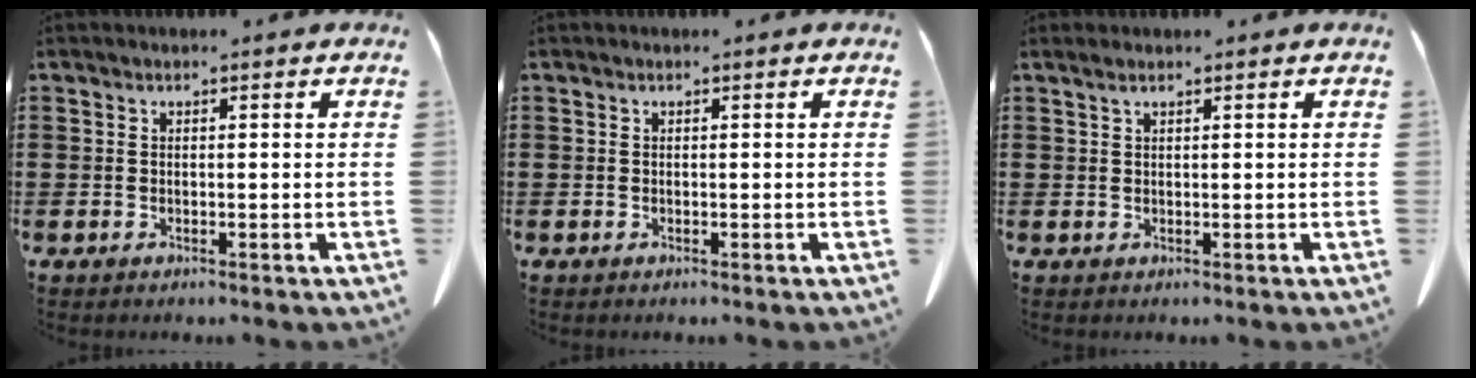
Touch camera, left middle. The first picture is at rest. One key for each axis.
{"total": 0.0}
{"total": 0.9, "fx": 0.6, "fy": 0.1, "fz": 0.6, "tx": -0.014, "ty": 0.000, "tz": 0.011}